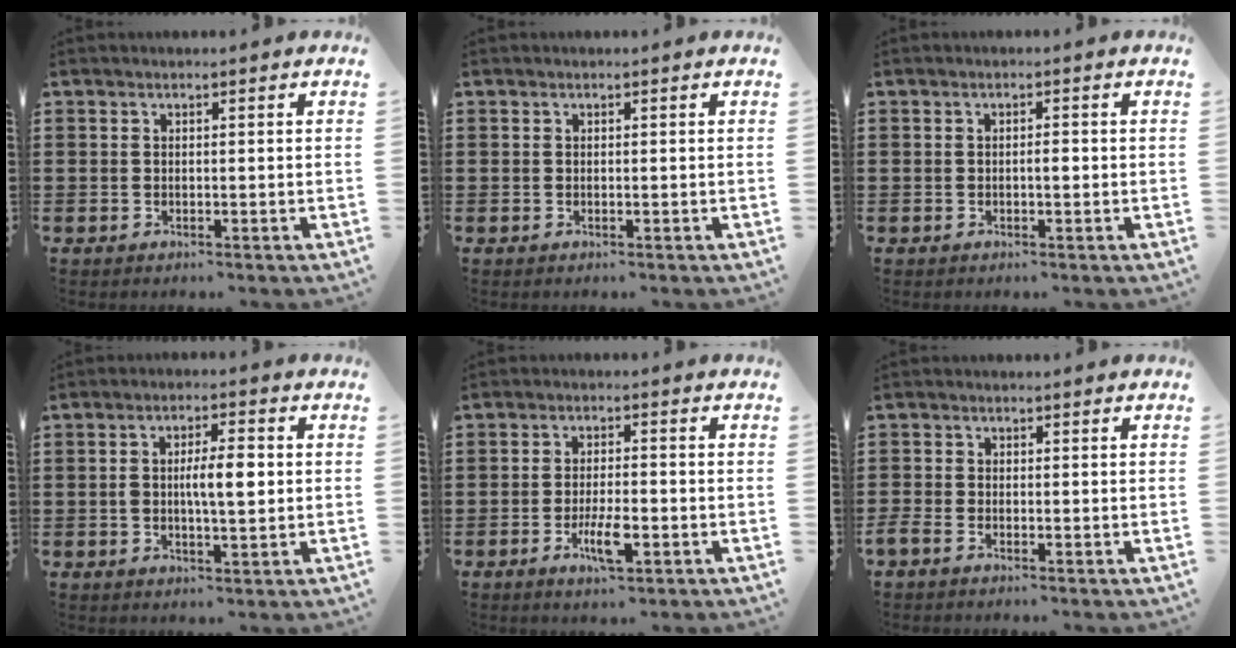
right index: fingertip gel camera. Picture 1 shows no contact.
{"total": 0.0}
{"total": 1.3, "force": [-0.2, 0.4, 1.3], "torque": [-0.024, -0.001, -0.004]}
{"total": 5.7, "force": [0.2, 1.8, 5.4], "torque": [-0.100, 0.006, 0.000]}
{"total": 5.5, "force": [-2.2, 1.6, 4.8], "torque": [-0.098, -0.004, -0.043]}
{"total": 1.1, "force": [-1.0, 0.2, 0.5], "torque": [-0.018, -0.006, -0.021]}